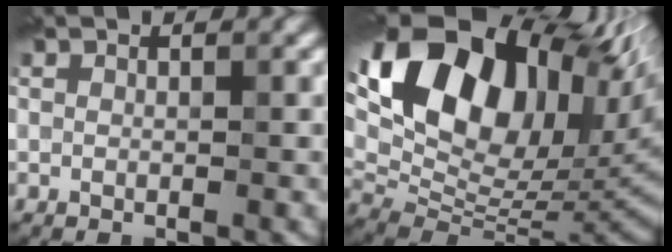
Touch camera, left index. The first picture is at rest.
{"total": 17.9, "force": [6.7, 10.8, 12.6], "torque": [-0.237, 0.040, 0.135]}